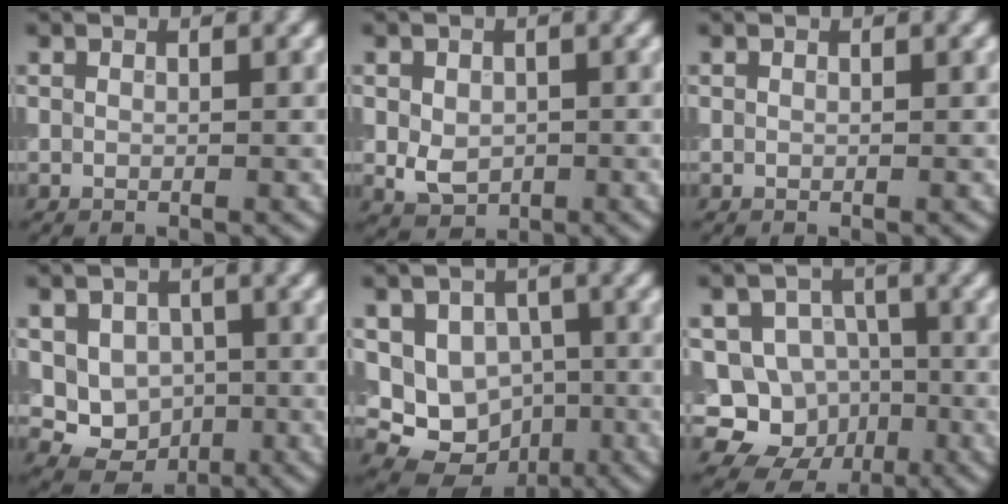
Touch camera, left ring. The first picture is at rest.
{"total": 3.0, "force": [-0.3, 2.3, 1.9], "torque": [-0.033, -0.005, -0.006]}
{"total": 0.0}
{"total": 5.5, "force": [-0.1, 4.7, 2.8], "torque": [-0.026, -0.006, -0.006]}
{"total": 9.0, "force": [-1.2, 7.7, 4.4], "torque": [-0.053, -0.007, -0.028]}
{"total": 8.4, "force": [-2.8, 7.6, 2.2], "torque": [-0.015, 0.012, -0.061]}